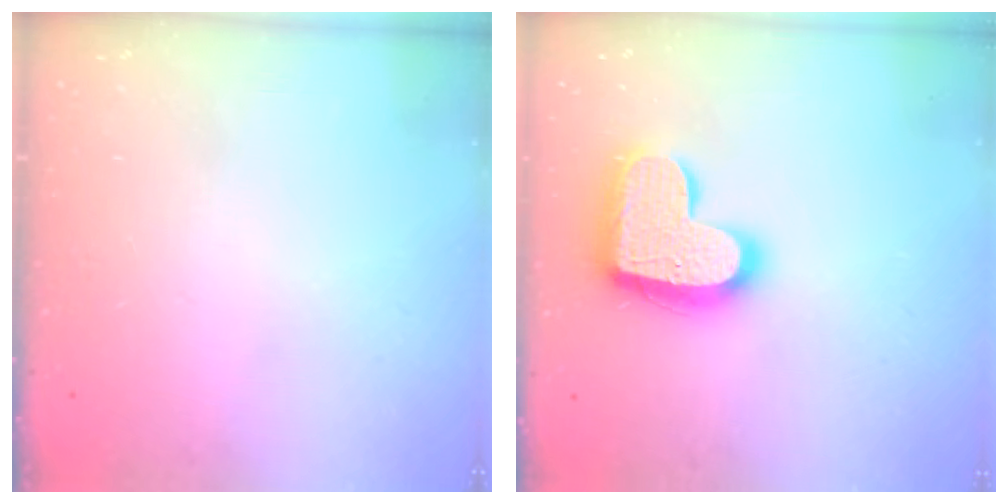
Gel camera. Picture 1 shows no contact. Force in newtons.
{"total": 17.7, "press": 17.6, "slide": 1.3}